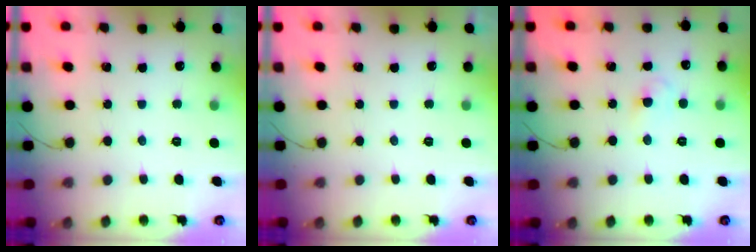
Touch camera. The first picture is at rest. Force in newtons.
{"total": 0.0}
{"total": 2.2, "press": 2.0, "slide": 0.9}